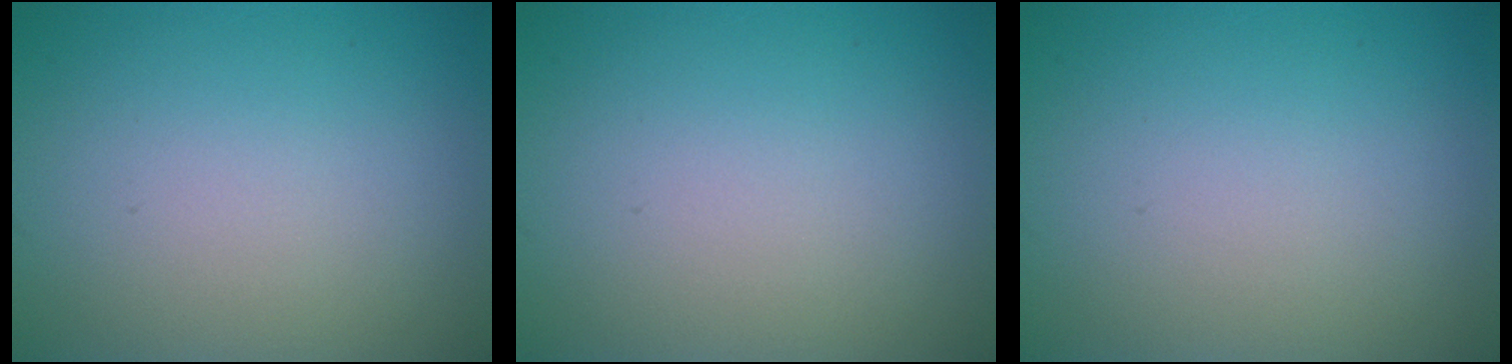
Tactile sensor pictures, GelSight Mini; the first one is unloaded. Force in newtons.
{"total": 0.0}
{"total": 0.0}